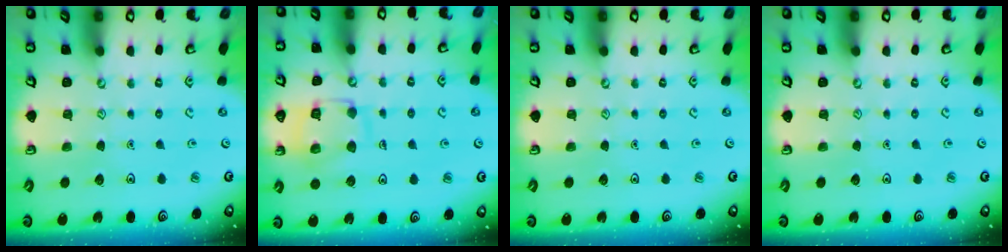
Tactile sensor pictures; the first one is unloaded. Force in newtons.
{"total": 12.7, "press": 12.6, "slide": 1.2}
{"total": 0.0}
{"total": 0.0}